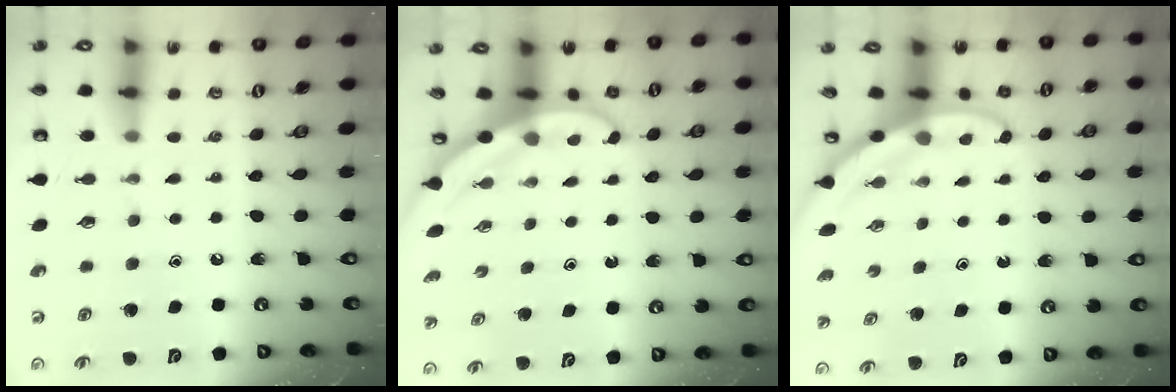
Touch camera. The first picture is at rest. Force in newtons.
{"total": 3.3, "press": 3.3, "slide": 0.0}
{"total": 3.5, "press": 3.5, "slide": 0.1}